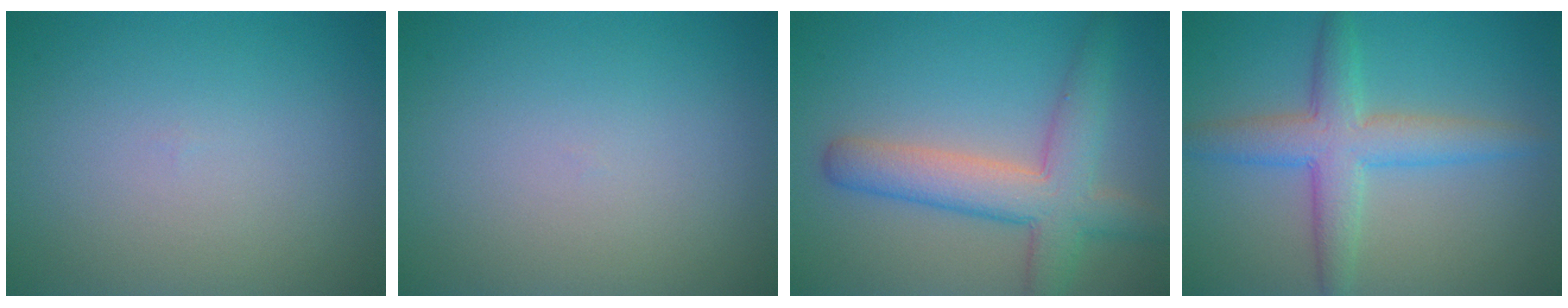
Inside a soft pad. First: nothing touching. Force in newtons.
{"total": 0.0}
{"total": 6.1, "press": 6.1, "slide": 0.3}
{"total": 4.9, "press": 4.9, "slide": 0.2}